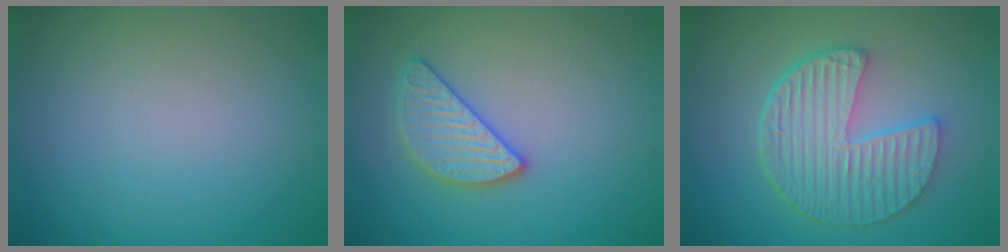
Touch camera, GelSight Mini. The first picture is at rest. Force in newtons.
{"total": 2.7, "press": 2.7, "slide": 0.1}
{"total": 6.5, "press": 4.8, "slide": 4.4}